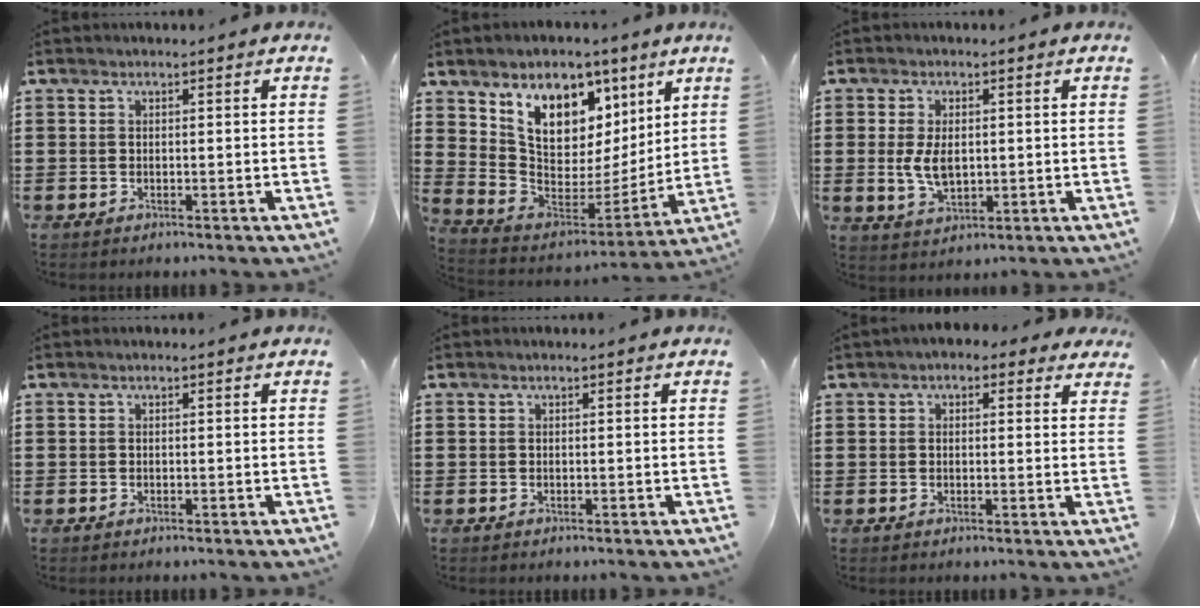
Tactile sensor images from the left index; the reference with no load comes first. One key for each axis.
{"total": 10.5, "fx": 6.6, "fy": 6.6, "fz": 4.7, "tx": -0.111, "ty": -0.037, "tz": 0.126}
{"total": 5.3, "fx": 0.3, "fy": 3.1, "fz": 4.3, "tx": -0.099, "ty": 0.005, "tz": 0.001}
{"total": 0.0}
{"total": 0.0}
{"total": 1.9, "fx": 1.0, "fy": 1.3, "fz": 0.9, "tx": -0.015, "ty": 0.008, "tz": 0.014}